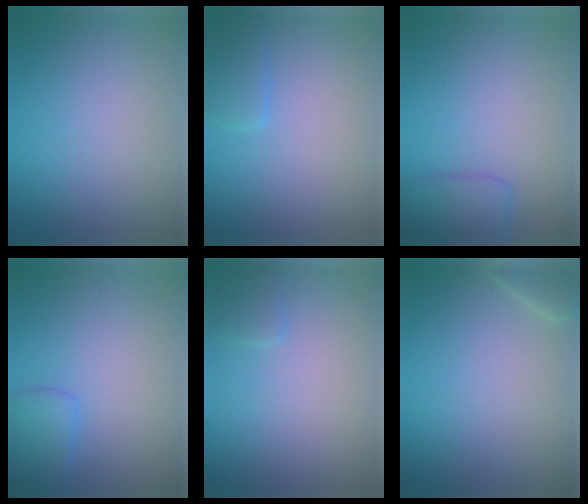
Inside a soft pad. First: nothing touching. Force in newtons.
{"total": 1.7, "press": 1.7, "slide": 0.2}
{"total": 2.9, "press": 2.9, "slide": 0.1}
{"total": 2.5, "press": 2.5, "slide": 0.2}
{"total": 1.2, "press": 1.2, "slide": 0.2}
{"total": 1.9, "press": 1.9, "slide": 0.3}